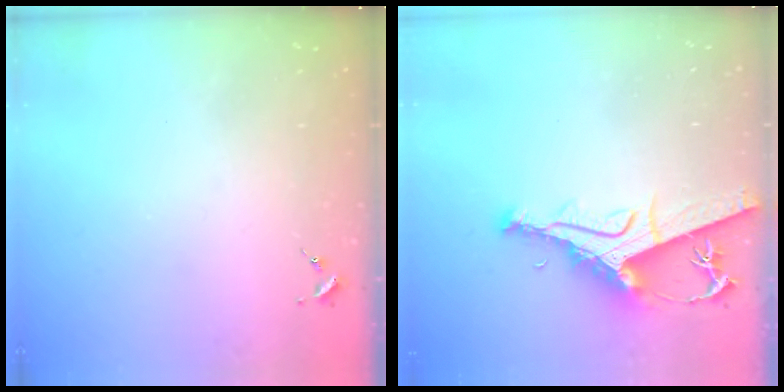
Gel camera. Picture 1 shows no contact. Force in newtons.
{"total": 11.9, "press": 11.9, "slide": 1.1}